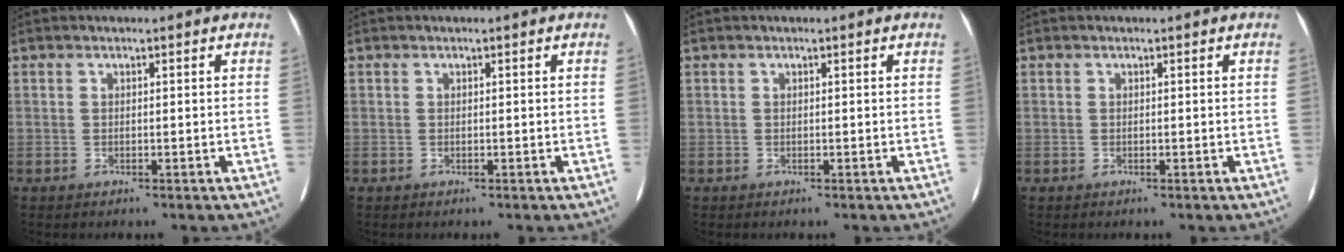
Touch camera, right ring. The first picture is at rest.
{"total": 0.0}
{"total": 0.0}
{"total": 0.0}